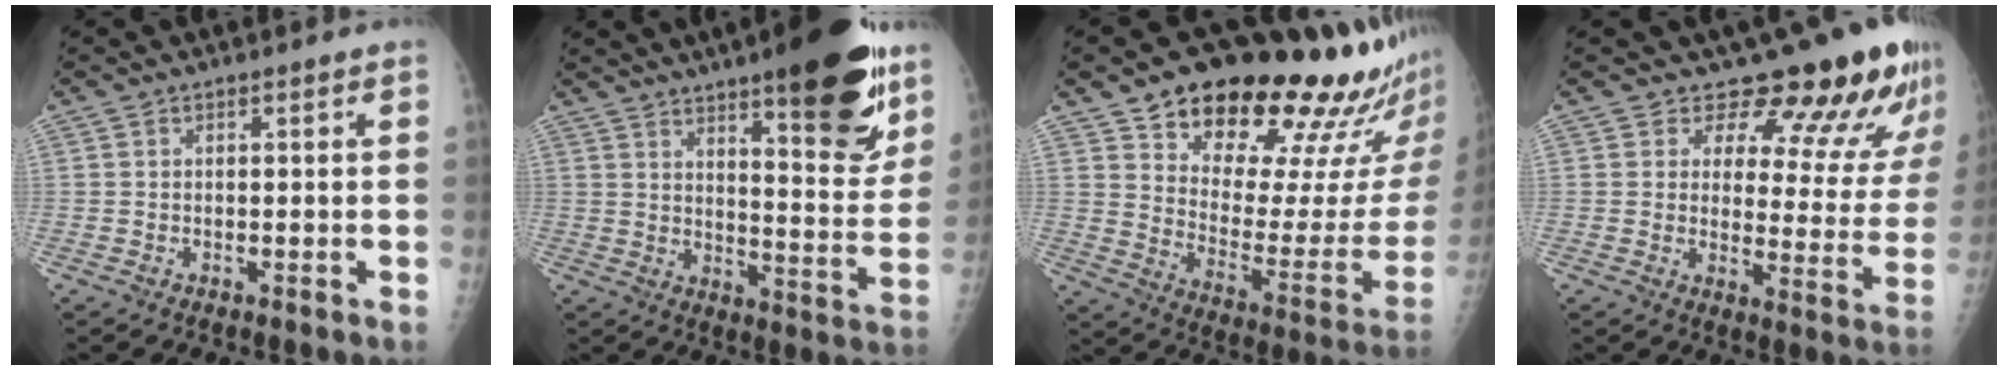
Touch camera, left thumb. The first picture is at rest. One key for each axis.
{"total": 20.3, "fx": 12.6, "fy": 5.1, "fz": 15.1, "tx": -0.170, "ty": -0.072, "tz": 0.180}
{"total": 27.3, "fx": 20.5, "fy": 8.4, "fz": 15.9, "tx": -0.191, "ty": -0.108, "tz": 0.288}
{"total": 15.6, "fx": 13.3, "fy": 5.6, "fz": 5.9, "tx": -0.027, "ty": -0.105, "tz": 0.147}